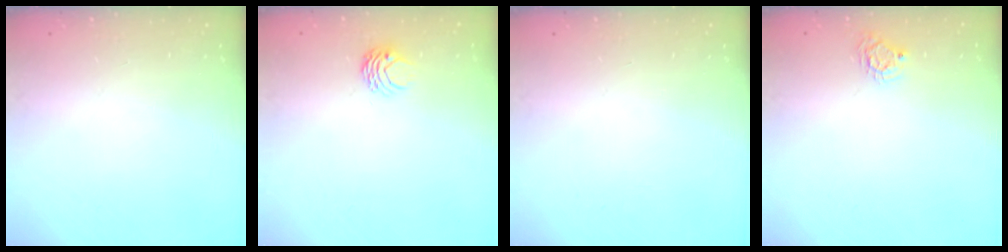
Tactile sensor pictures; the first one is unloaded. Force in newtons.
{"total": 3.5, "press": 3.4, "slide": 0.4}
{"total": 0.0}
{"total": 5.1, "press": 5.0, "slide": 0.4}